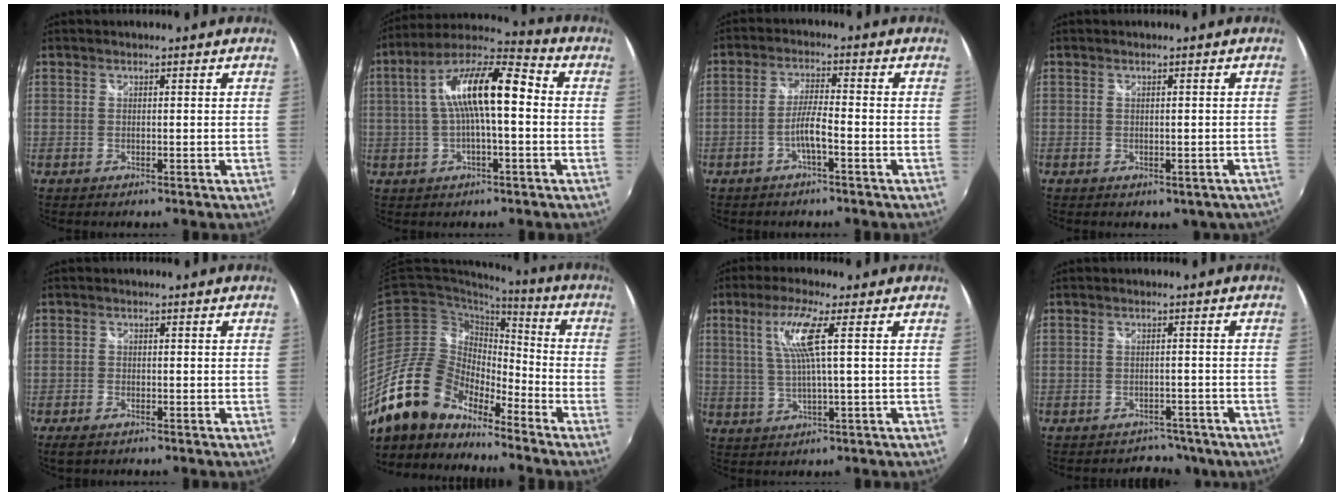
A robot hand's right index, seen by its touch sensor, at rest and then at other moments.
{"total": 14.3, "force": [0.6, 3.9, 13.8], "torque": [-0.252, 0.027, 0.004]}
{"total": 4.0, "force": [-2.0, 0.3, 3.4], "torque": [-0.071, 0.004, -0.038]}
{"total": 2.8, "force": [-1.6, 1.8, 1.4], "torque": [-0.026, -0.006, -0.013]}
{"total": 2.8, "force": [-2.0, 1.2, 1.6], "torque": [-0.038, -0.009, -0.037]}
{"total": 16.8, "force": [-13.8, 7.3, 6.2], "torque": [-0.122, 0.017, -0.264]}
{"total": 7.4, "force": [2.4, -0.4, 7.0], "torque": [-0.135, 0.001, 0.053]}
{"total": 7.4, "force": [-5.9, 3.9, 2.0], "torque": [-0.043, 0.003, -0.068]}